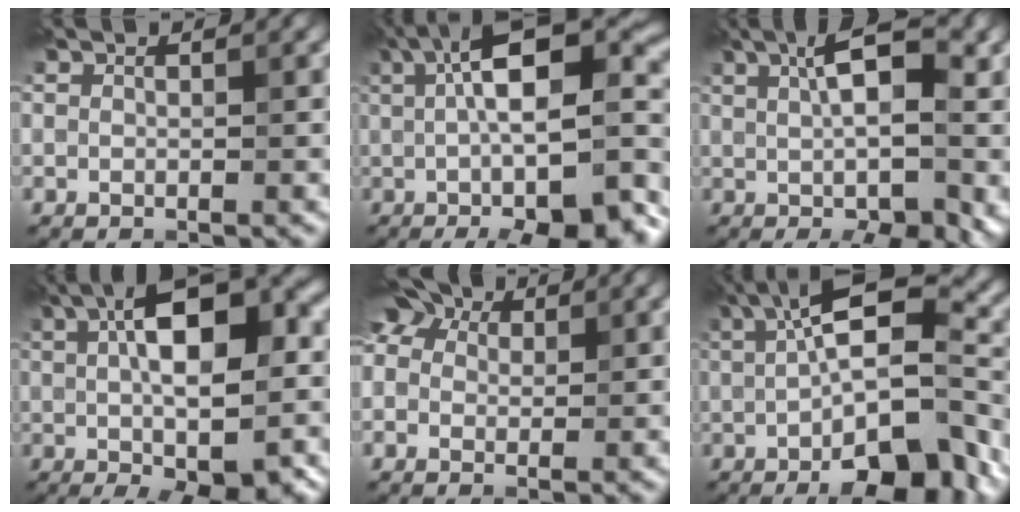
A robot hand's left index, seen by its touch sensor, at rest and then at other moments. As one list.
[{"total": 16.0, "force": [-1.9, 4.9, 15.1], "torque": [-0.191, 0.029, -0.013]}, {"total": 9.3, "force": [1.0, 3.0, 8.8], "torque": [-0.101, 0.016, 0.011]}, {"total": 12.8, "force": [0.5, 4.6, 12.0], "torque": [-0.154, 0.015, 0.008]}, {"total": 7.5, "force": [2.8, 5.5, 4.3], "torque": [-0.076, 0.045, 0.005]}, {"total": 13.7, "force": [-2.7, 4.2, 12.7], "torque": [-0.180, 0.012, -0.032]}]